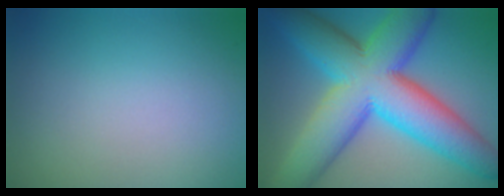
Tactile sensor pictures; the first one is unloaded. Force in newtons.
{"total": 14.3, "press": 14.3, "slide": 0.4}